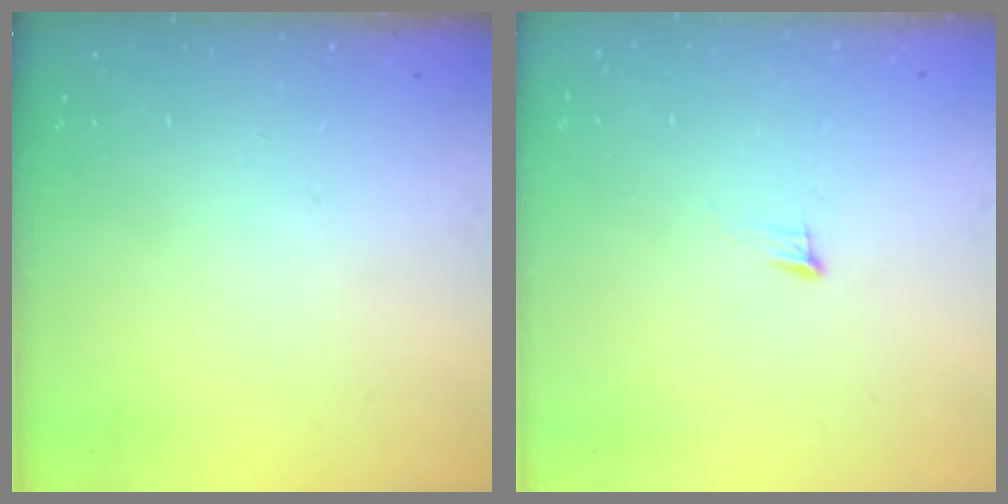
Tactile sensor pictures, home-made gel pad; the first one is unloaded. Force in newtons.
{"total": 4.3, "press": 4.1, "slide": 1.0}